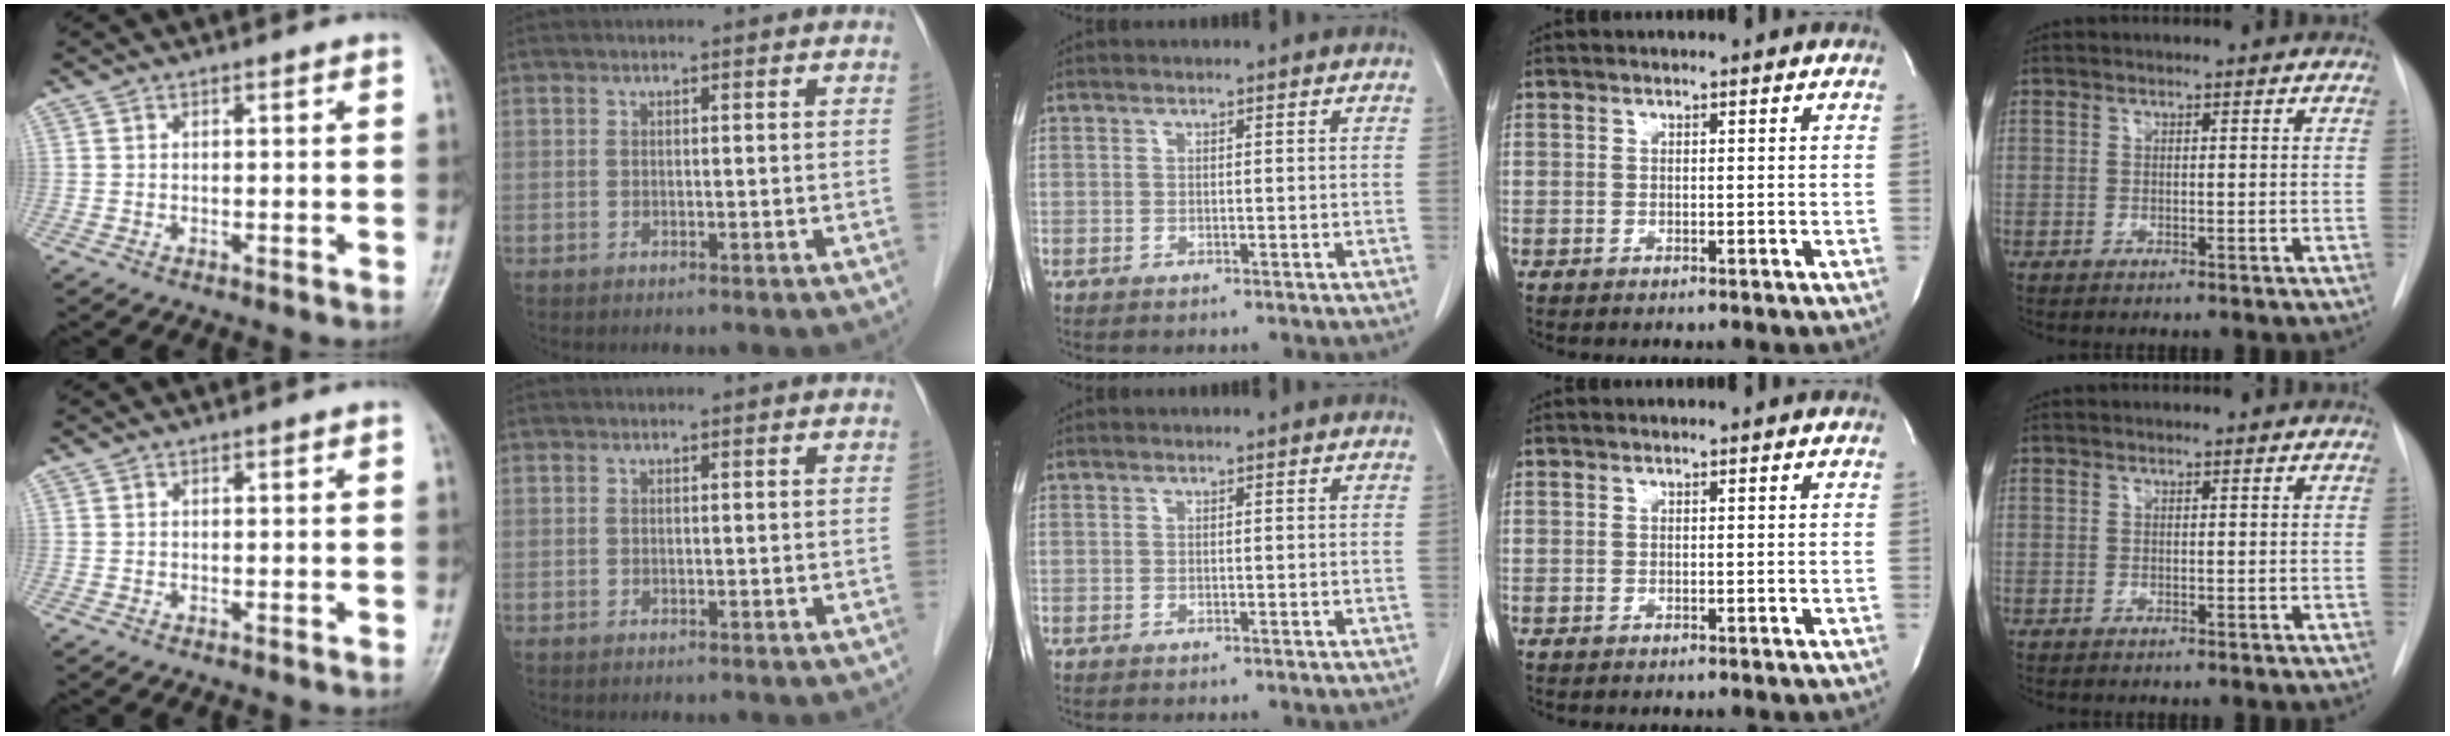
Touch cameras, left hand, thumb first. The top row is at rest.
{}